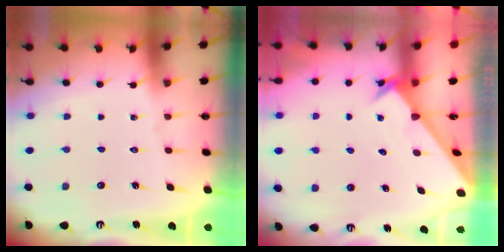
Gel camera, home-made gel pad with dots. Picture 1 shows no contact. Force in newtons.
{"total": 2.6, "press": 2.6, "slide": 0.2}